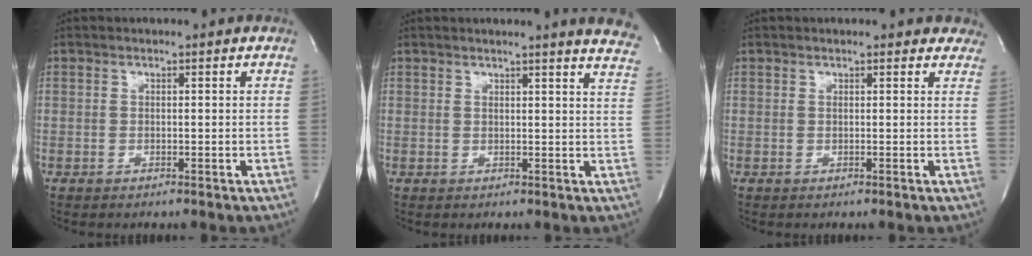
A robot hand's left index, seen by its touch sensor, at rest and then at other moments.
{"total": 9.7, "force": [8.9, -0.4, 4.0], "torque": [-0.040, -0.050, 0.072]}
{"total": 5.4, "force": [4.7, 1.6, 2.0], "torque": [-0.014, 0.001, 0.037]}